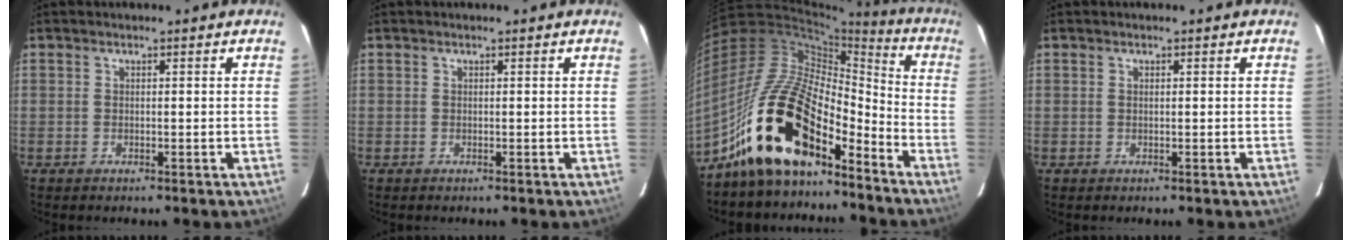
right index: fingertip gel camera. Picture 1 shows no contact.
{"total": 0.0}
{"total": 21.1, "force": [-14.5, 8.7, 12.8], "torque": [-0.249, 0.004, -0.276]}
{"total": 0.0}